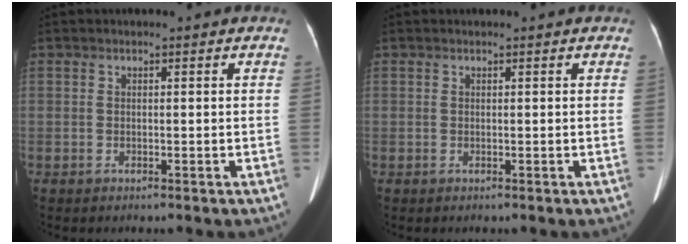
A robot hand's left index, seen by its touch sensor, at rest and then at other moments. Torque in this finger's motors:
{"motor_torque": [-0.09, -0.03, 0.01, 0.01]}